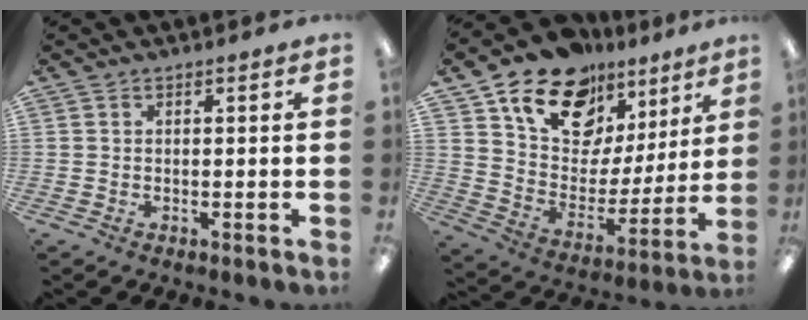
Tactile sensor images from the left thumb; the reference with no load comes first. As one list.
[{"total": 16.9, "force": [11.7, 10.3, 6.6], "torque": [-0.128, -0.073, 0.215]}]